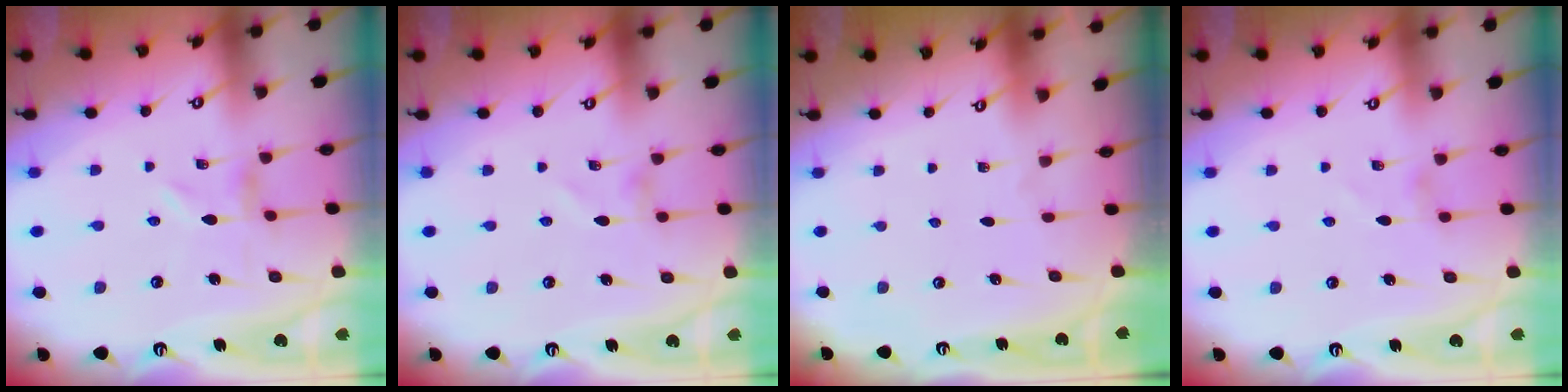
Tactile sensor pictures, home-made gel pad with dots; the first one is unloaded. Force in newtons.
{"total": 0.9, "press": 0.9, "slide": 0.1}
{"total": 0.0}
{"total": 0.0}